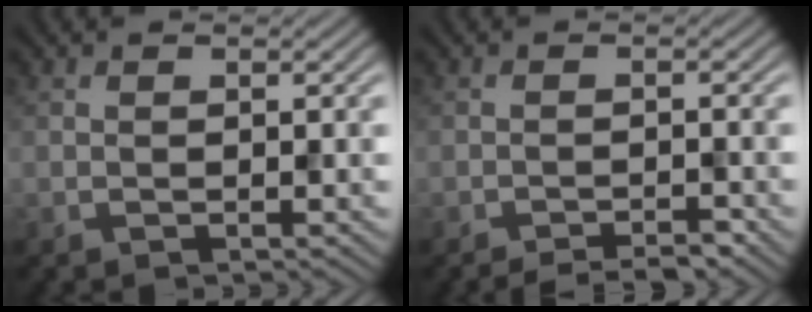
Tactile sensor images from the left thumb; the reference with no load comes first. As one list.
[{"total": 3.0, "force": [-2.6, 0.2, 1.5], "torque": [-0.019, 0.005, -0.040]}]